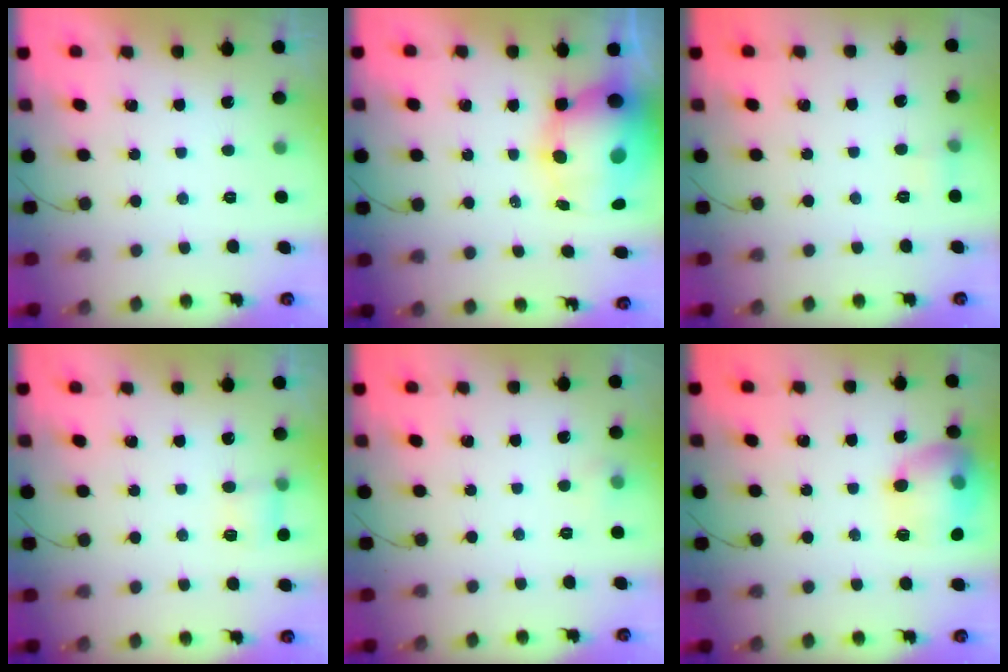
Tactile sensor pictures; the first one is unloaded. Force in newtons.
{"total": 12.3, "press": 11.9, "slide": 2.9}
{"total": 4.2, "press": 3.8, "slide": 1.8}
{"total": 4.2, "press": 4.0, "slide": 1.1}
{"total": 4.3, "press": 4.1, "slide": 1.4}
{"total": 14.8, "press": 14.8, "slide": 1.2}